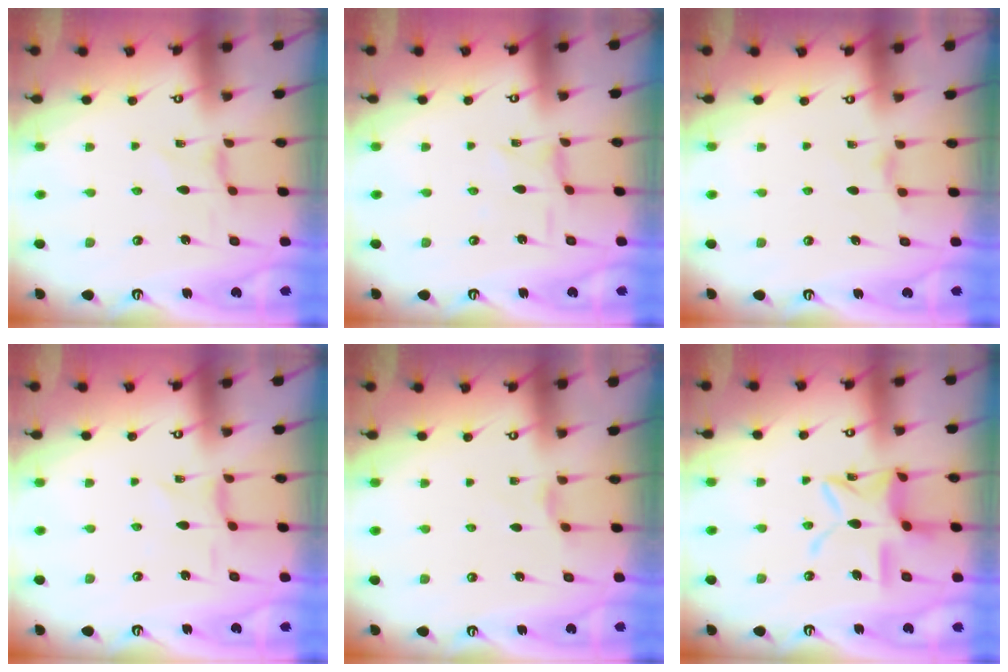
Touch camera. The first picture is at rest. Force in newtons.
{"total": 1.5, "press": 1.5, "slide": 0.3}
{"total": 4.3, "press": 4.3, "slide": 0.4}
{"total": 0.6, "press": 0.6, "slide": 0.2}
{"total": 1.9, "press": 1.8, "slide": 0.4}
{"total": 13.4, "press": 13.4, "slide": 0.8}